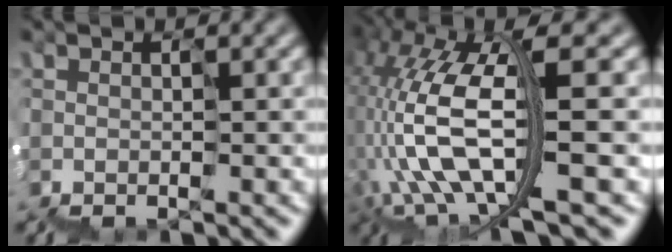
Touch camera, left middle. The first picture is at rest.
{"total": 8.8, "force": [-1.3, 2.8, 8.2], "torque": [-0.192, 0.018, -0.025]}